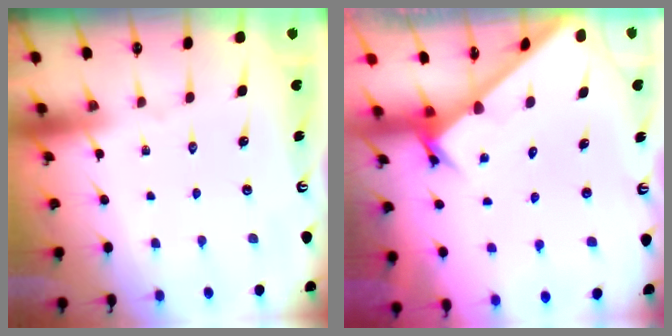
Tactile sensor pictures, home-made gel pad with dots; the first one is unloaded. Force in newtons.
{"total": 2.4, "press": 2.4, "slide": 0.1}